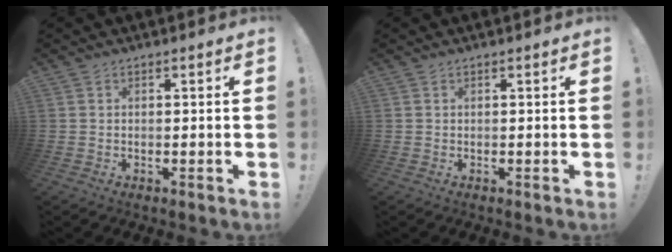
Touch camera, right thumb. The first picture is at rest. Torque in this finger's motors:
{"motor_torque": [0.00, 0.00, 0.00, 0.00, 0.00]}